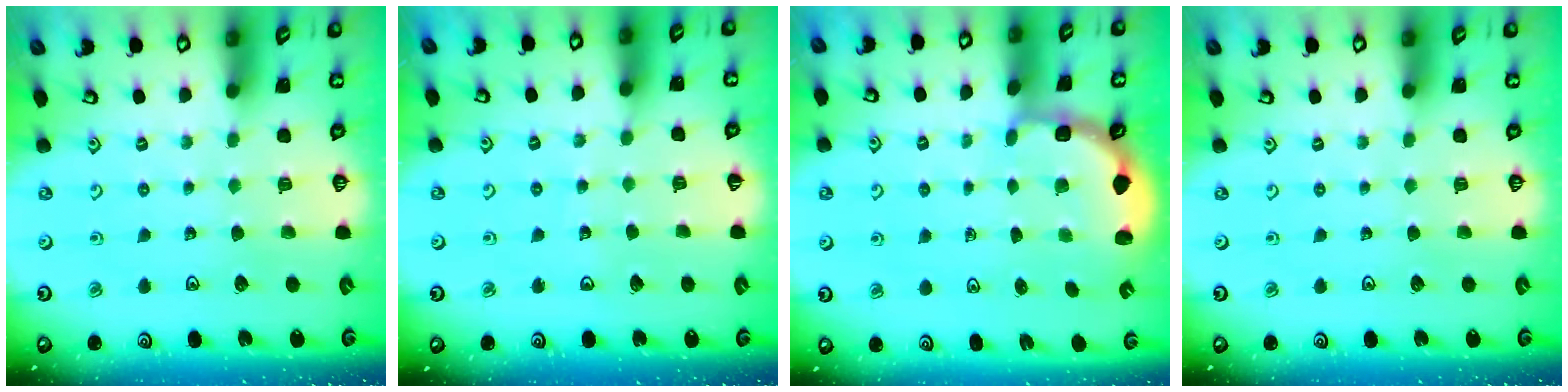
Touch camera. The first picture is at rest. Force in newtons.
{"total": 3.6, "press": 3.5, "slide": 0.4}
{"total": 2.7, "press": 2.4, "slide": 1.4}
{"total": 0.0}